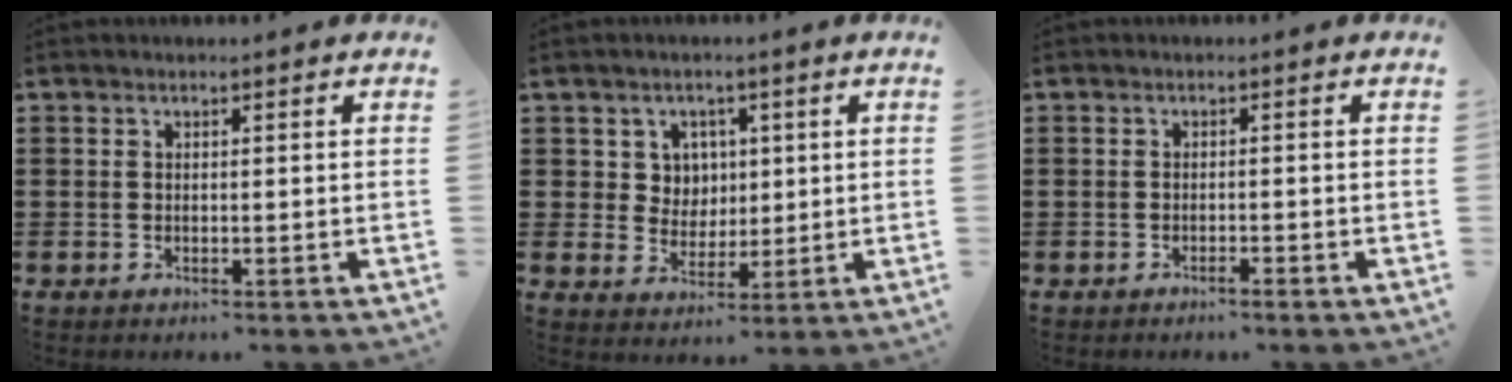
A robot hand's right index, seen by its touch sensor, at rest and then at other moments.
{"total": 4.8, "force": [1.5, 4.4, 1.1], "torque": [-0.035, 0.013, 0.025]}
{"total": 0.9, "force": [-0.8, 0.0, 0.4], "torque": [-0.010, -0.003, -0.014]}